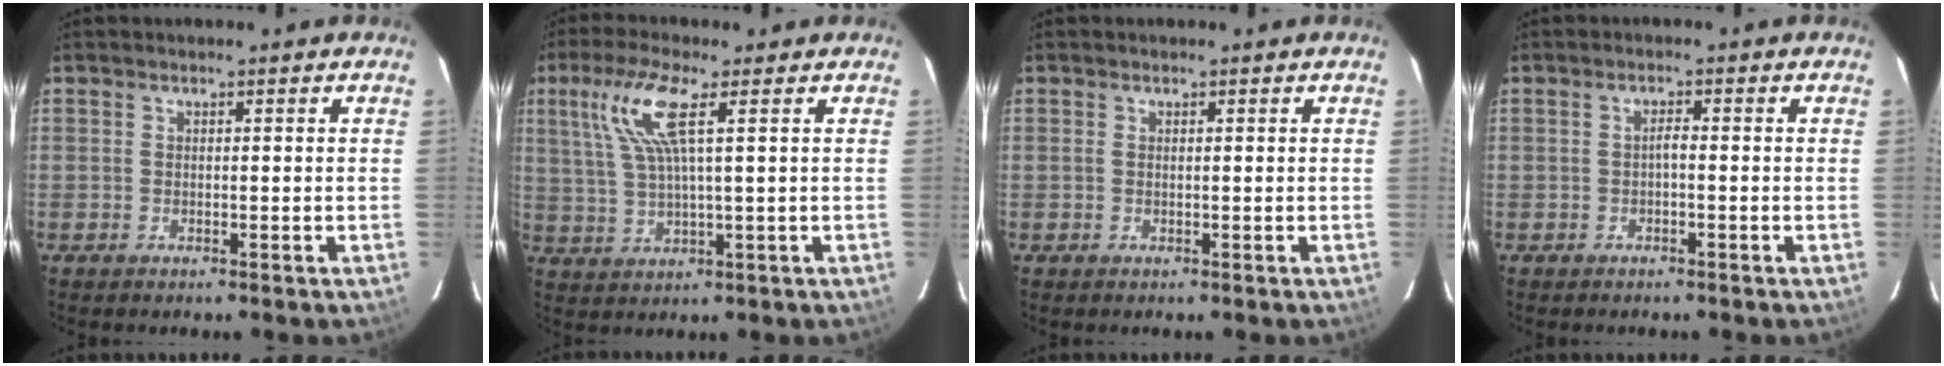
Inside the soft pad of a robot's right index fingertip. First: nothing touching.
{"total": 8.9, "force": [3.6, 1.2, 8.1], "torque": [-0.169, 0.007, 0.078]}
{"total": 0.0}
{"total": 1.0, "force": [-0.5, 0.2, 0.9], "torque": [-0.018, 0.006, -0.009]}